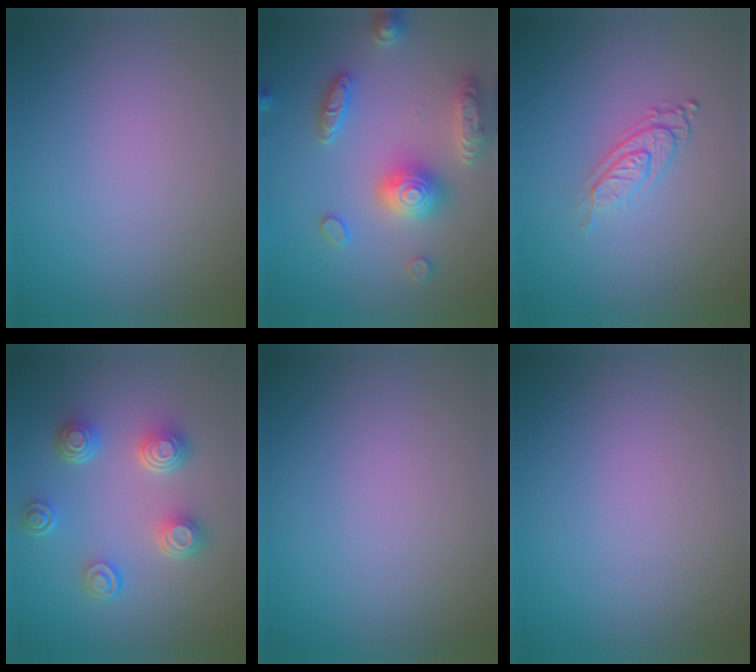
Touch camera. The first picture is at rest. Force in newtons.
{"total": 5.3, "press": 5.3, "slide": 0.8}
{"total": 2.9, "press": 1.9, "slide": 2.1}
{"total": 4.6, "press": 3.6, "slide": 2.9}
{"total": 0.0}
{"total": 0.0}